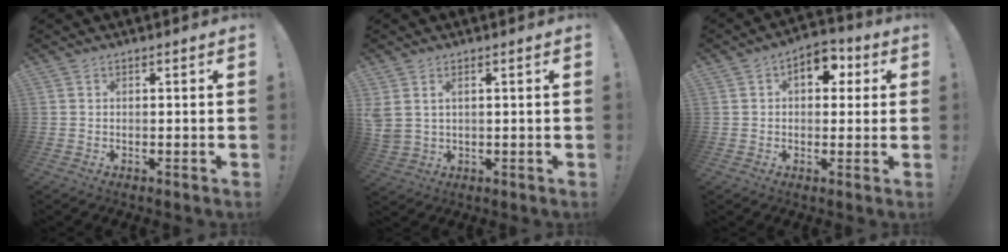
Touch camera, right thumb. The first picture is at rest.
{"total": 3.1, "force": [1.4, 2.1, 1.8], "torque": [-0.037, -0.002, 0.029]}
{"total": 7.5, "force": [2.4, 4.9, 5.1], "torque": [-0.065, -0.002, 0.038]}